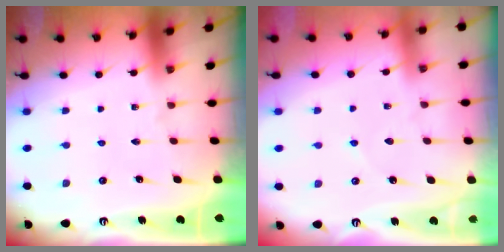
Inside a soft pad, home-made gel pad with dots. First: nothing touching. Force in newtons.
{"total": 2.5, "press": 2.5, "slide": 0.3}